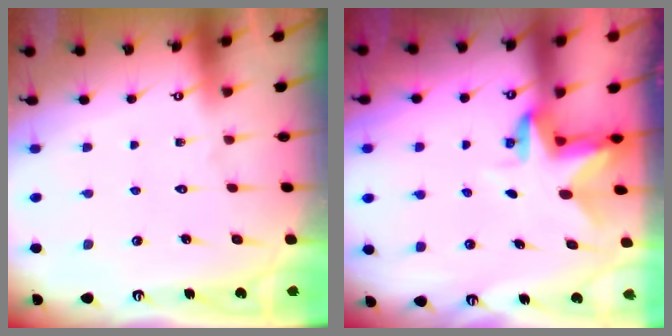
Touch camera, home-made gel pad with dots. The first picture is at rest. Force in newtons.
{"total": 3.0, "press": 3.0, "slide": 0.4}